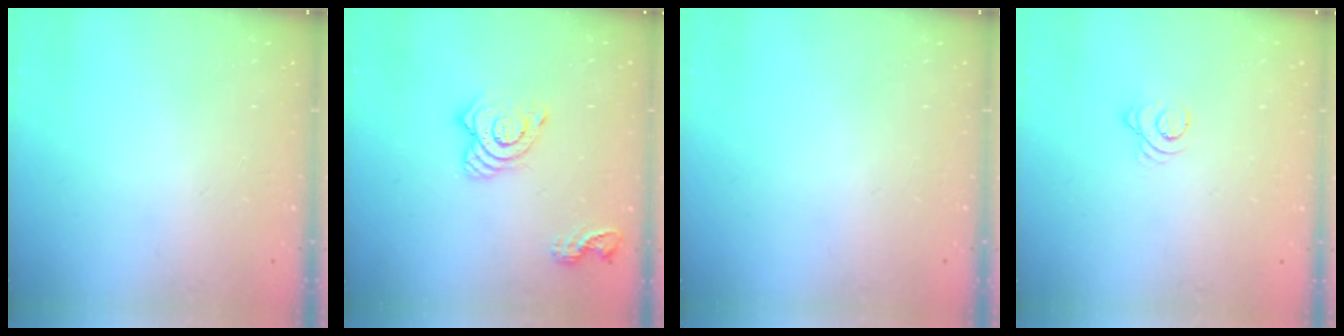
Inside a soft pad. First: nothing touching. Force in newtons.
{"total": 11.1, "press": 11.1, "slide": 1.0}
{"total": 0.0}
{"total": 2.5, "press": 2.5, "slide": 0.2}